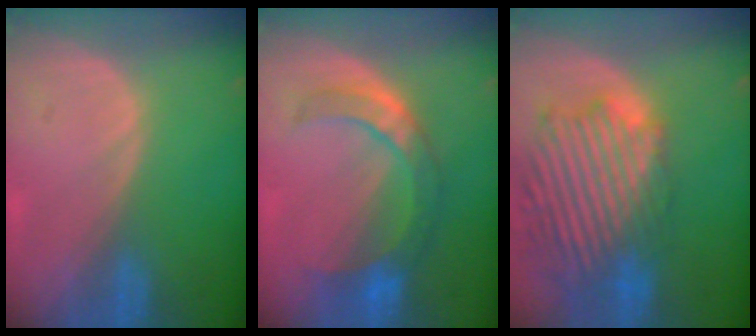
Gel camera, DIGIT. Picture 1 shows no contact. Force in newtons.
{"total": 7.4, "press": 7.2, "slide": 1.9}
{"total": 14.1, "press": 12.1, "slide": 7.2}